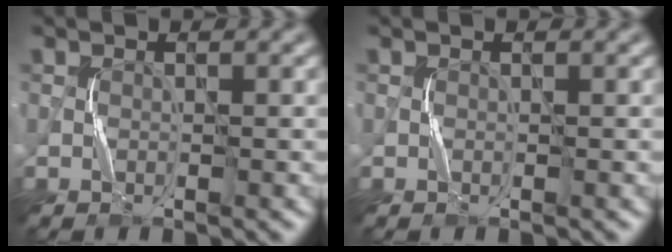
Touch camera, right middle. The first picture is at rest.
{"total": 0.0}